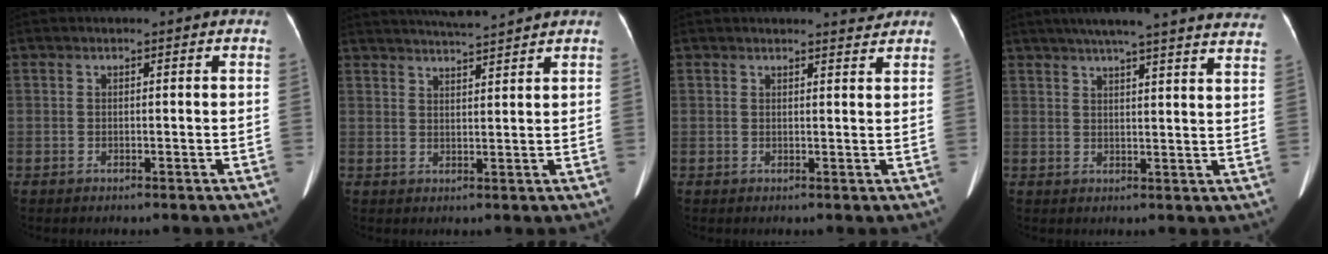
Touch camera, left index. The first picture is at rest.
{"total": 7.0, "force": [6.6, -1.0, 2.3], "torque": [-0.044, 0.012, 0.102]}
{"total": 2.3, "force": [2.3, -0.1, 0.3], "torque": [-0.007, -0.006, 0.025]}
{"total": 25.0, "force": [22.0, 1.1, 11.7], "torque": [-0.179, -0.014, 0.264]}